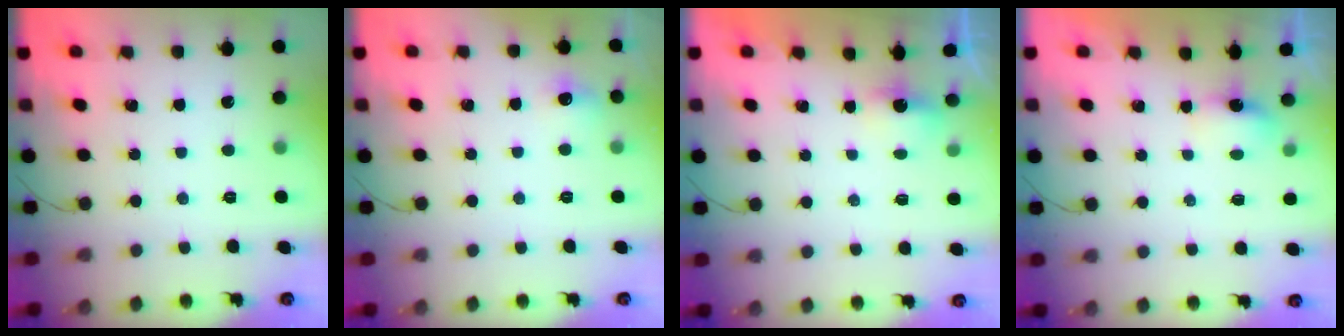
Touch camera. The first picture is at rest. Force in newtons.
{"total": 6.2, "press": 6.0, "slide": 1.6}
{"total": 2.9, "press": 2.8, "slide": 0.8}
{"total": 3.9, "press": 3.8, "slide": 1.0}